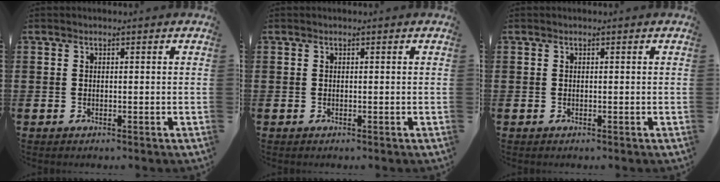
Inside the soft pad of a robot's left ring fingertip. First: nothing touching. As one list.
[{"total": 0.0}, {"total": 0.0}]